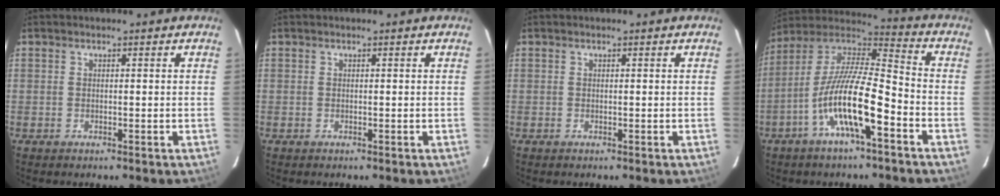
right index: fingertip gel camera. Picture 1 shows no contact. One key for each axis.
{"total": 0.0}
{"total": 0.0}
{"total": 15.5, "fx": -6.9, "fy": 3.2, "fz": 13.5, "tx": -0.254, "ty": -0.007, "tz": -0.137}